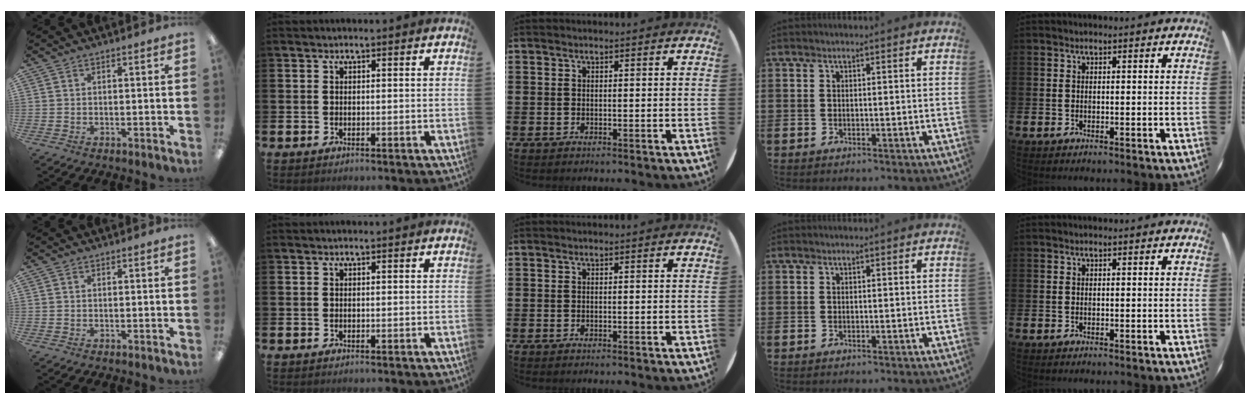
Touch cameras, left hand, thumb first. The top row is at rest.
{}